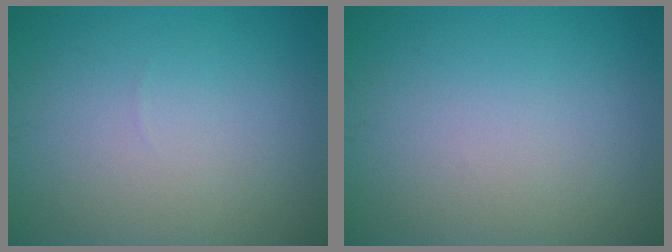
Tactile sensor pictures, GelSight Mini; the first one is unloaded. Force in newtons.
{"total": 0.0}